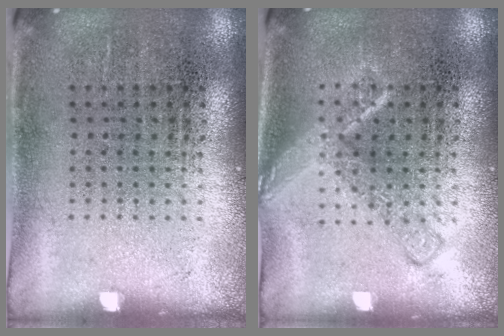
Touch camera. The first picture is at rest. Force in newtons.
{"total": 2.0, "press": 2.0, "slide": 0.4}